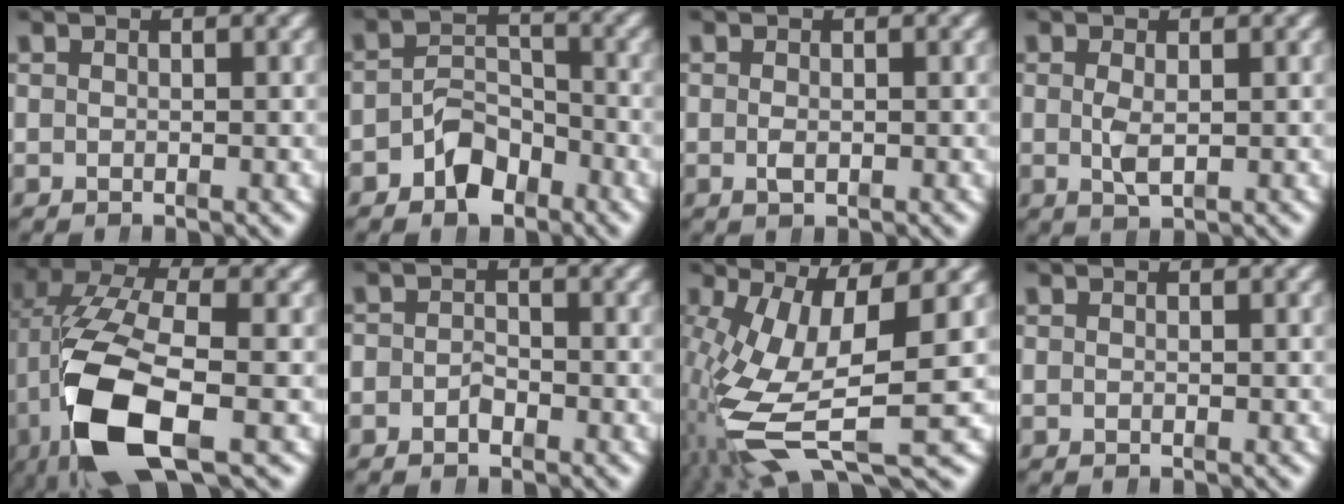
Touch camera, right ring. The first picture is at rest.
{"total": 4.0, "force": [-2.6, 2.4, 1.8], "torque": [-0.021, -0.006, -0.044]}
{"total": 0.8, "force": [-0.4, 0.3, 0.6], "torque": [-0.018, -0.009, -0.001]}
{"total": 1.6, "force": [-0.2, 0.4, 1.6], "torque": [-0.032, -0.017, 0.008]}
{"total": 11.1, "force": [-1.7, 5.7, 9.4], "torque": [-0.213, -0.032, -0.012]}
{"total": 2.2, "force": [-1.3, 1.7, 0.6], "torque": [-0.016, -0.009, -0.023]}
{"total": 11.0, "force": [-2.6, 5.9, 8.9], "torque": [-0.198, -0.054, -0.012]}
{"total": 0.0}